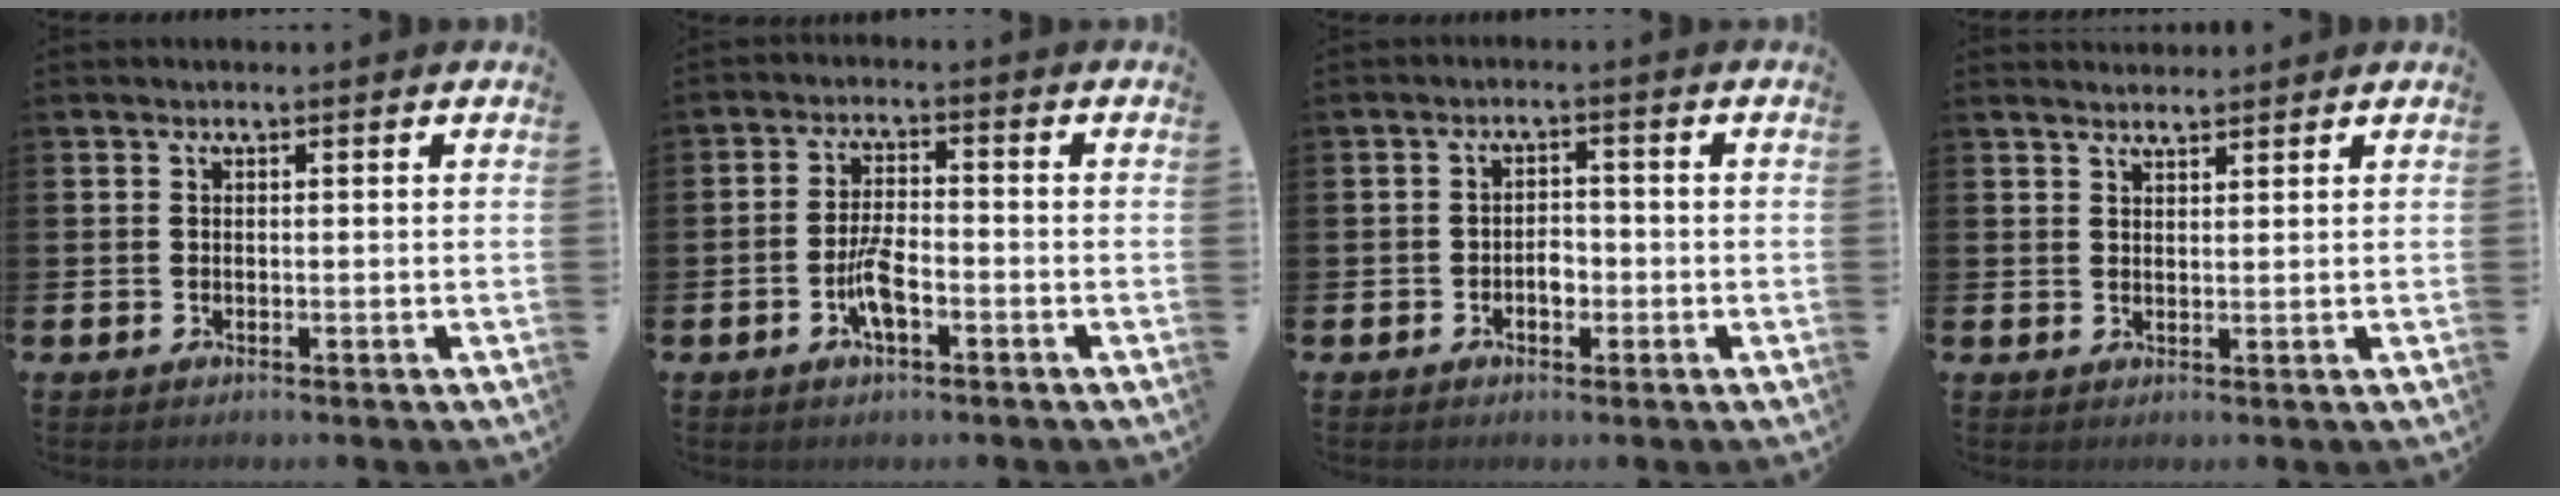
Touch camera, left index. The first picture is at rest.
{"total": 4.7, "force": [-1.7, 1.6, 4.0], "torque": [-0.089, 0.006, -0.034]}
{"total": 2.2, "force": [-0.8, 1.4, 1.5], "torque": [-0.019, 0.003, -0.020]}
{"total": 2.2, "force": [2.2, 0.4, 0.2], "torque": [0.000, -0.010, 0.039]}